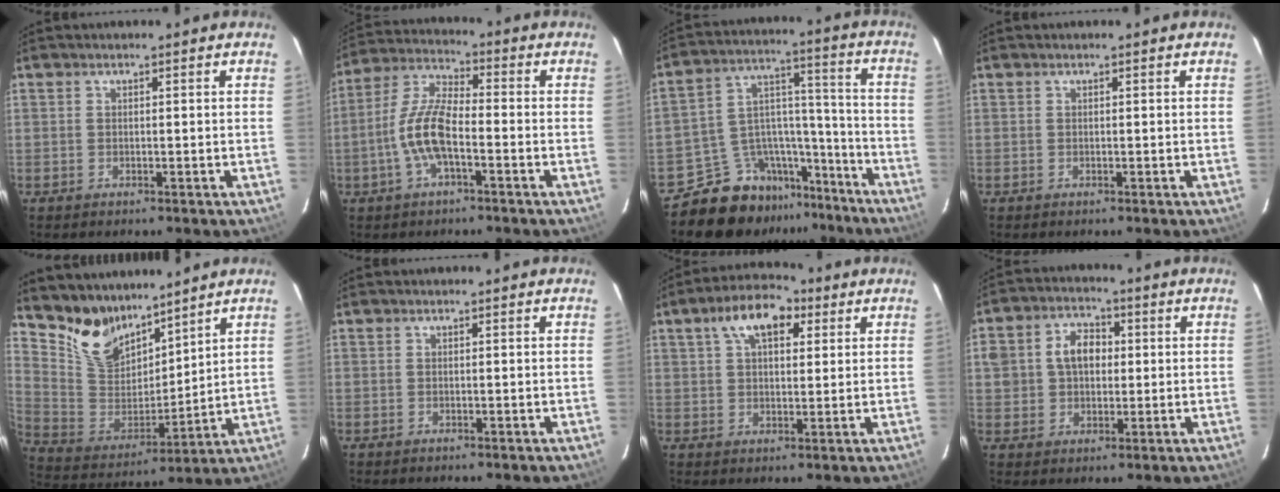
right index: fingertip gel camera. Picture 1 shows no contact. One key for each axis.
{"total": 9.8, "fx": -3.3, "fy": 3.2, "fz": 8.6, "tx": -0.189, "ty": 0.006, "tz": -0.066}
{"total": 13.8, "fx": -11.5, "fy": 7.3, "fz": 2.5, "tx": -0.045, "ty": 0.073, "tz": -0.175}
{"total": 0.0}
{"total": 12.9, "fx": 10.5, "fy": 6.4, "fz": 3.9, "tx": -0.092, "ty": 0.000, "tz": 0.218}
{"total": 0.0}
{"total": 9.5, "fx": 4.3, "fy": 5.0, "fz": 6.8, "tx": -0.120, "ty": 0.033, "tz": 0.069}
{"total": 7.8, "fx": 1.0, "fy": 6.0, "fz": 4.8, "tx": -0.094, "ty": 0.027, "tz": 0.020}